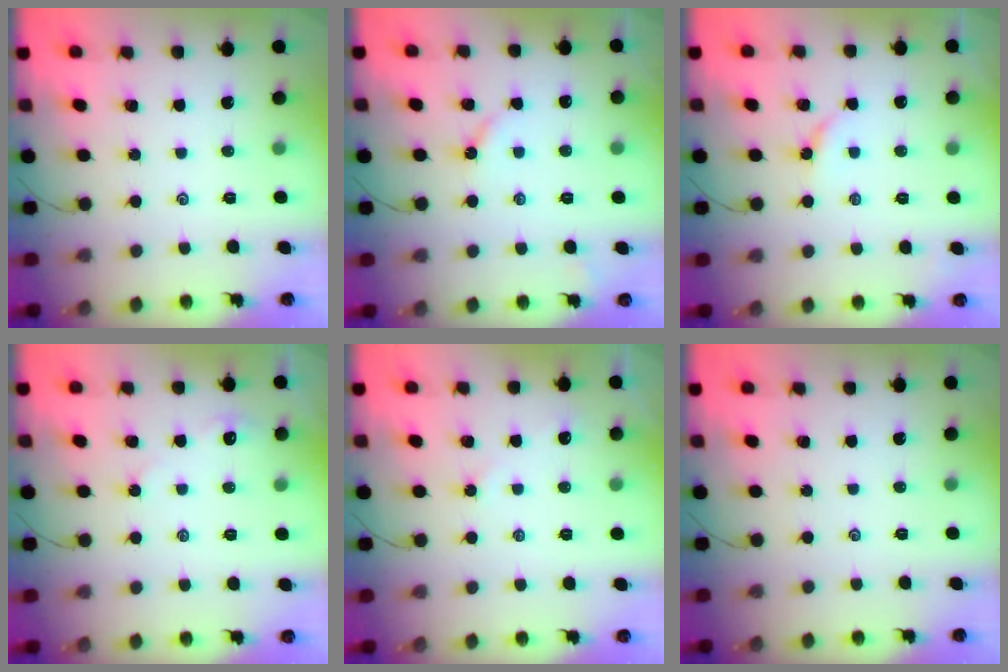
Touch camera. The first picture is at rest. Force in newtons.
{"total": 3.0, "press": 3.0, "slide": 0.3}
{"total": 2.9, "press": 2.9, "slide": 0.3}
{"total": 2.5, "press": 2.5, "slide": 0.6}
{"total": 3.0, "press": 3.0, "slide": 0.3}
{"total": 0.0}